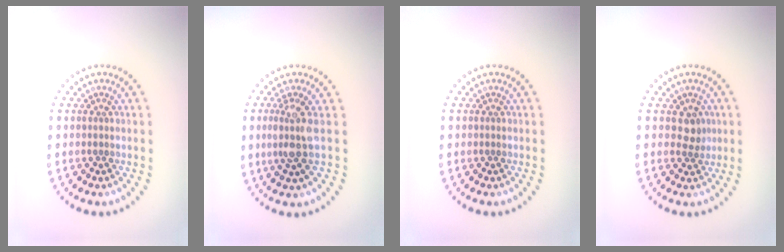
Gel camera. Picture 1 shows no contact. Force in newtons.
{"total": 3.1, "press": 2.3, "slide": 2.0}
{"total": 0.0}
{"total": 1.6, "press": 1.4, "slide": 0.7}